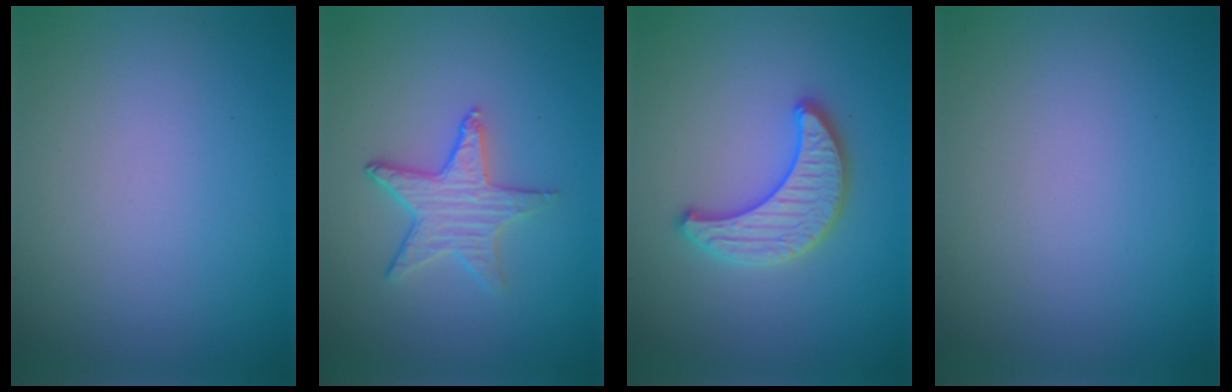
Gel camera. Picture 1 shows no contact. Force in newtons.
{"total": 3.2, "press": 3.0, "slide": 1.2}
{"total": 3.3, "press": 3.3, "slide": 0.2}
{"total": 0.0}